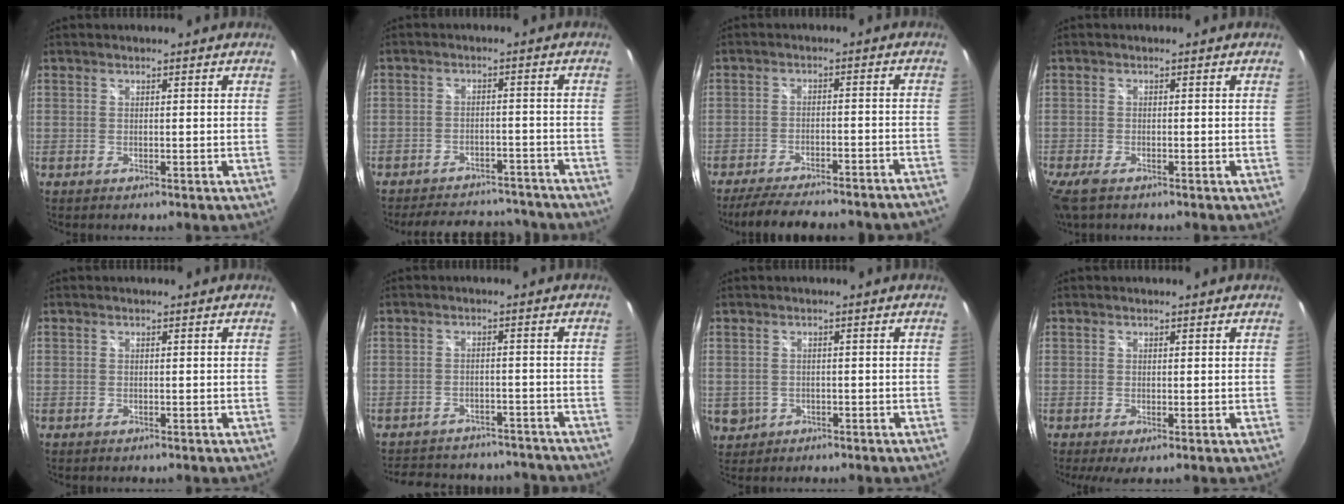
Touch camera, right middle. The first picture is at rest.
{"total": 15.5, "force": [-13.6, 5.7, 5.0], "torque": [-0.108, 0.038, -0.164]}
{"total": 17.0, "force": [-15.3, 1.4, 7.4], "torque": [-0.137, -0.019, -0.209]}
{"total": 5.2, "force": [-3.5, 2.1, 3.2], "torque": [-0.078, -0.024, -0.066]}
{"total": 0.0}
{"total": 17.6, "force": [-15.1, 6.8, 6.0], "torque": [-0.126, 0.021, -0.187]}
{"total": 5.2, "force": [-0.9, 4.8, 1.9], "torque": [-0.053, -0.003, -0.001]}
{"total": 1.7, "force": [0.2, 0.3, 1.6], "torque": [-0.028, -0.004, 0.002]}